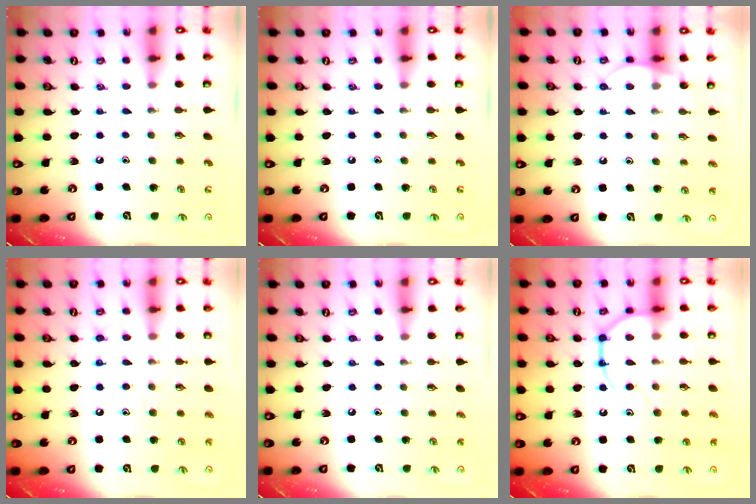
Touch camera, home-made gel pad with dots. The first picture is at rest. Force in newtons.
{"total": 0.0}
{"total": 5.5, "press": 5.5, "slide": 0.3}
{"total": 9.6, "press": 9.6, "slide": 0.7}
{"total": 4.1, "press": 4.1, "slide": 0.4}
{"total": 13.6, "press": 13.5, "slide": 1.2}